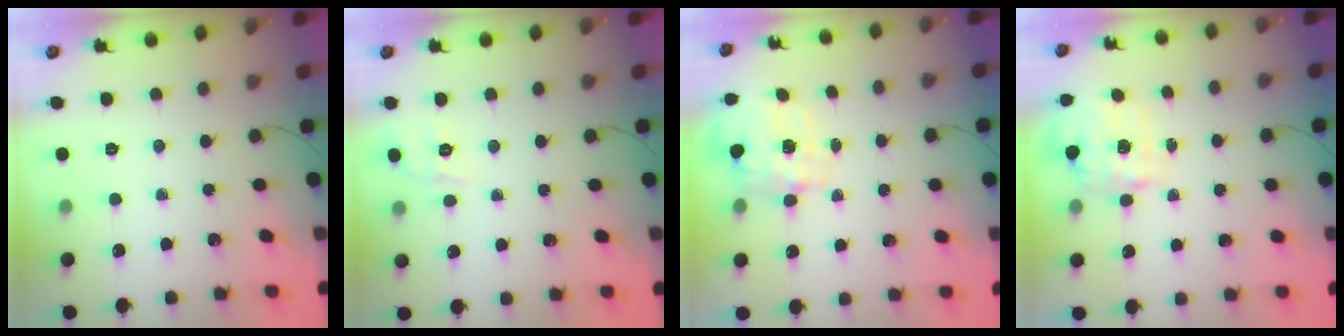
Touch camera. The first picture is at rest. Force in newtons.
{"total": 2.0, "press": 1.2, "slide": 1.5}
{"total": 2.8, "press": 2.6, "slide": 0.8}
{"total": 4.0, "press": 3.9, "slide": 0.9}